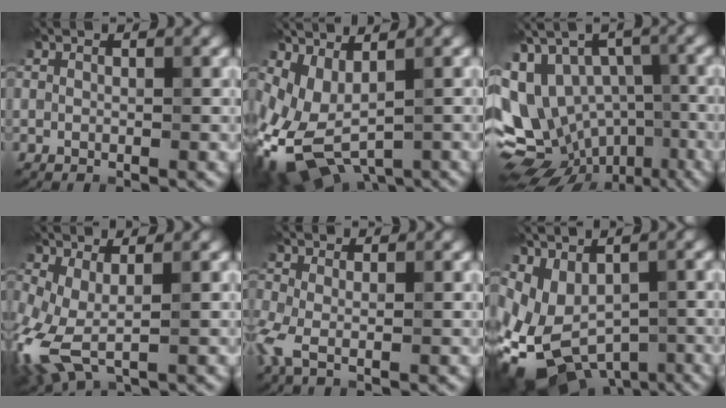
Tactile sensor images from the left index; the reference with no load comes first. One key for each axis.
{"total": 6.2, "fx": -0.8, "fy": 3.6, "fz": 5.0, "tx": -0.116, "ty": -0.013, "tz": -0.006}
{"total": 13.1, "fx": -1.8, "fy": 9.4, "fz": 8.9, "tx": -0.171, "ty": -0.004, "tz": 0.010}
{"total": 5.5, "fx": -1.5, "fy": 2.4, "fz": 4.7, "tx": -0.127, "ty": -0.007, "tz": -0.033}
{"total": 2.5, "fx": -0.6, "fy": 1.0, "fz": 2.2, "tx": -0.062, "ty": -0.007, "tz": -0.019}
{"total": 7.5, "fx": -2.3, "fy": 5.0, "fz": 5.0, "tx": -0.084, "ty": -0.017, "tz": -0.032}